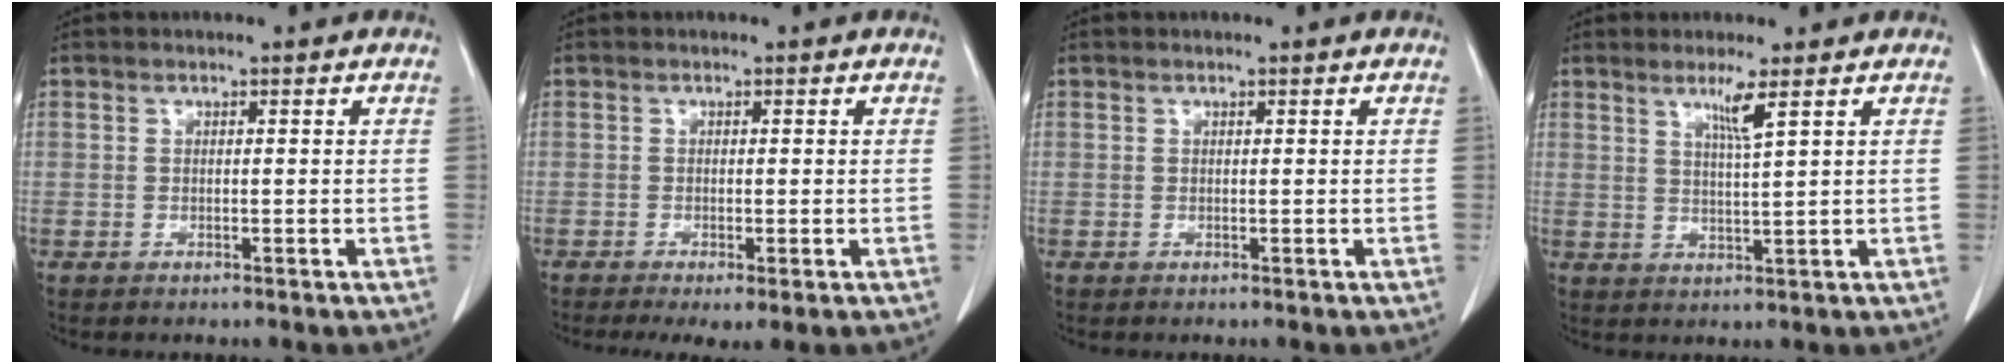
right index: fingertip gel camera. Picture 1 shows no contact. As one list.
[{"total": 4.0, "force": [-2.2, 0.9, 3.2], "torque": [-0.051, -0.016, -0.034]}, {"total": 0.0}, {"total": 3.5, "force": [2.0, -0.8, 2.8], "torque": [-0.055, -0.010, 0.041]}]